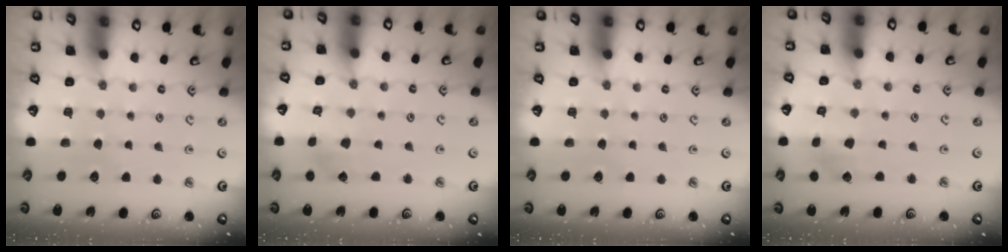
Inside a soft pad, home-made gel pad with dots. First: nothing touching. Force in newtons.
{"total": 2.1, "press": 2.1, "slide": 0.1}
{"total": 0.0}
{"total": 2.8, "press": 2.8, "slide": 0.4}